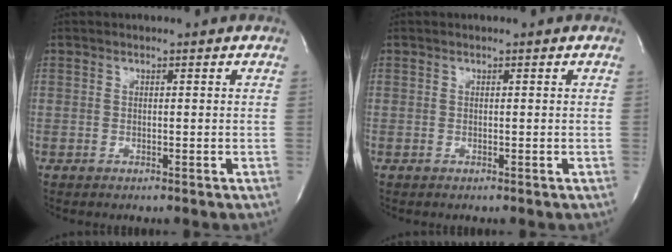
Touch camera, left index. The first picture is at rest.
{"total": 0.0}